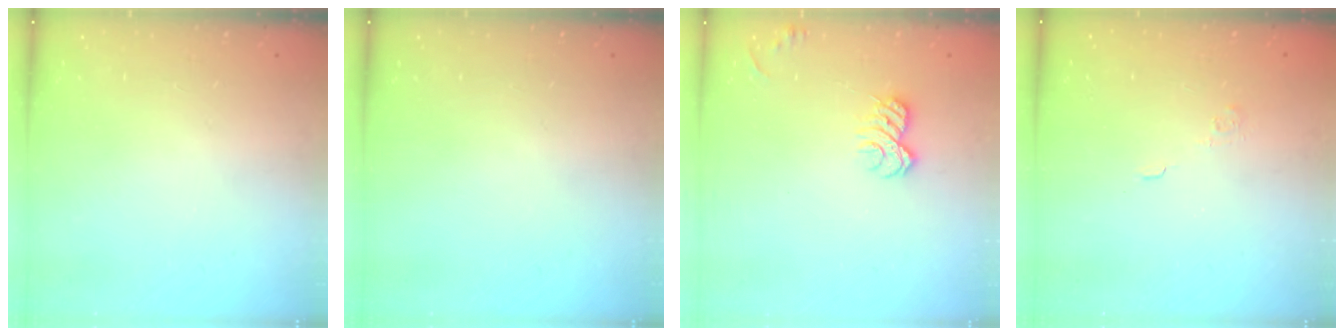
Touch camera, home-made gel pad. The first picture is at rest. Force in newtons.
{"total": 0.0}
{"total": 6.6, "press": 6.6, "slide": 0.9}
{"total": 3.6, "press": 3.5, "slide": 0.9}